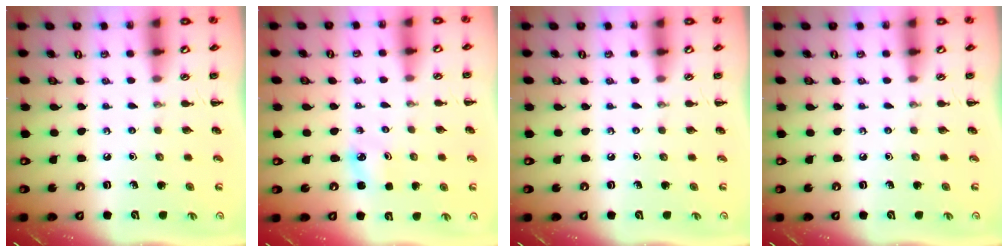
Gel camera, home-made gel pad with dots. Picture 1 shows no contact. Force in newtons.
{"total": 3.6, "press": 3.4, "slide": 1.1}
{"total": 0.0}
{"total": 0.0}